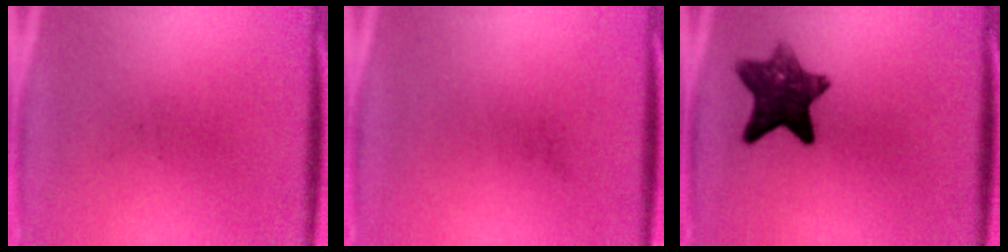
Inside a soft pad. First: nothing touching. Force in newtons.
{"total": 0.0}
{"total": 9.2}